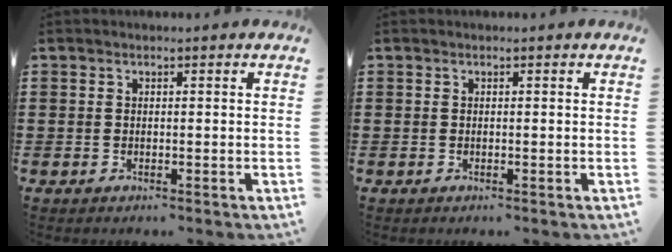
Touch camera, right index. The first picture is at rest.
{"total": 0.0}